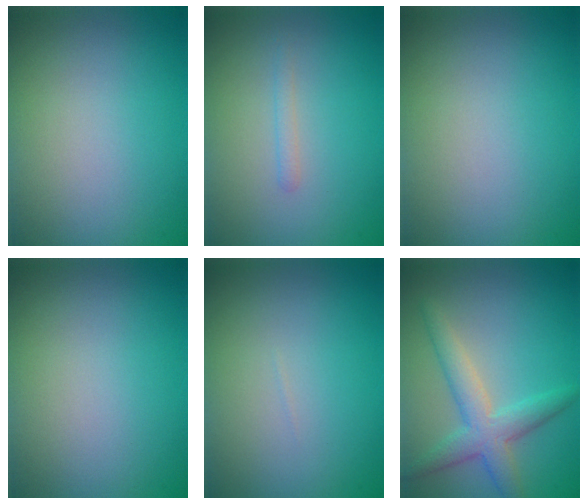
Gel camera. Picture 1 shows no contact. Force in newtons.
{"total": 0.8, "press": 0.8, "slide": 0.0}
{"total": 0.0}
{"total": 0.0}
{"total": 0.0}
{"total": 4.0, "press": 4.0, "slide": 0.1}